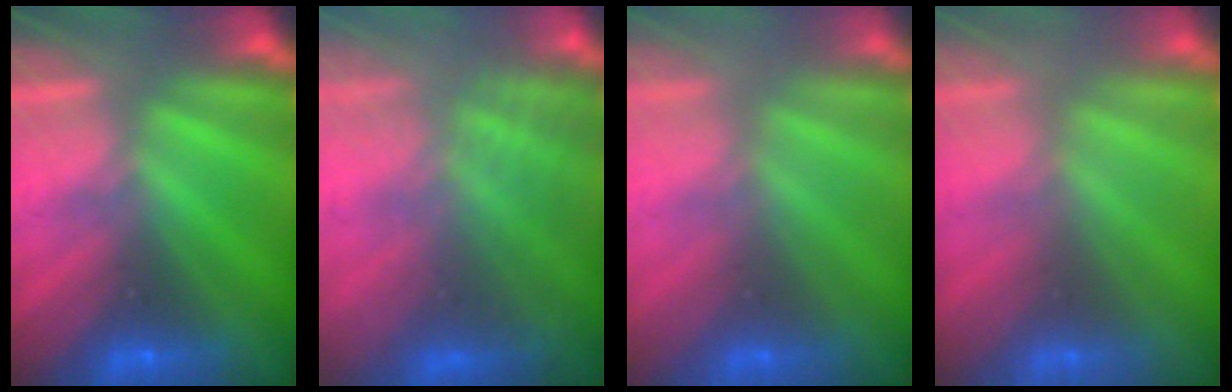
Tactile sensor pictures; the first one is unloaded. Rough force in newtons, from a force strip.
{"total": 7.7}
{"total": 2.4}
{"total": 2.7}